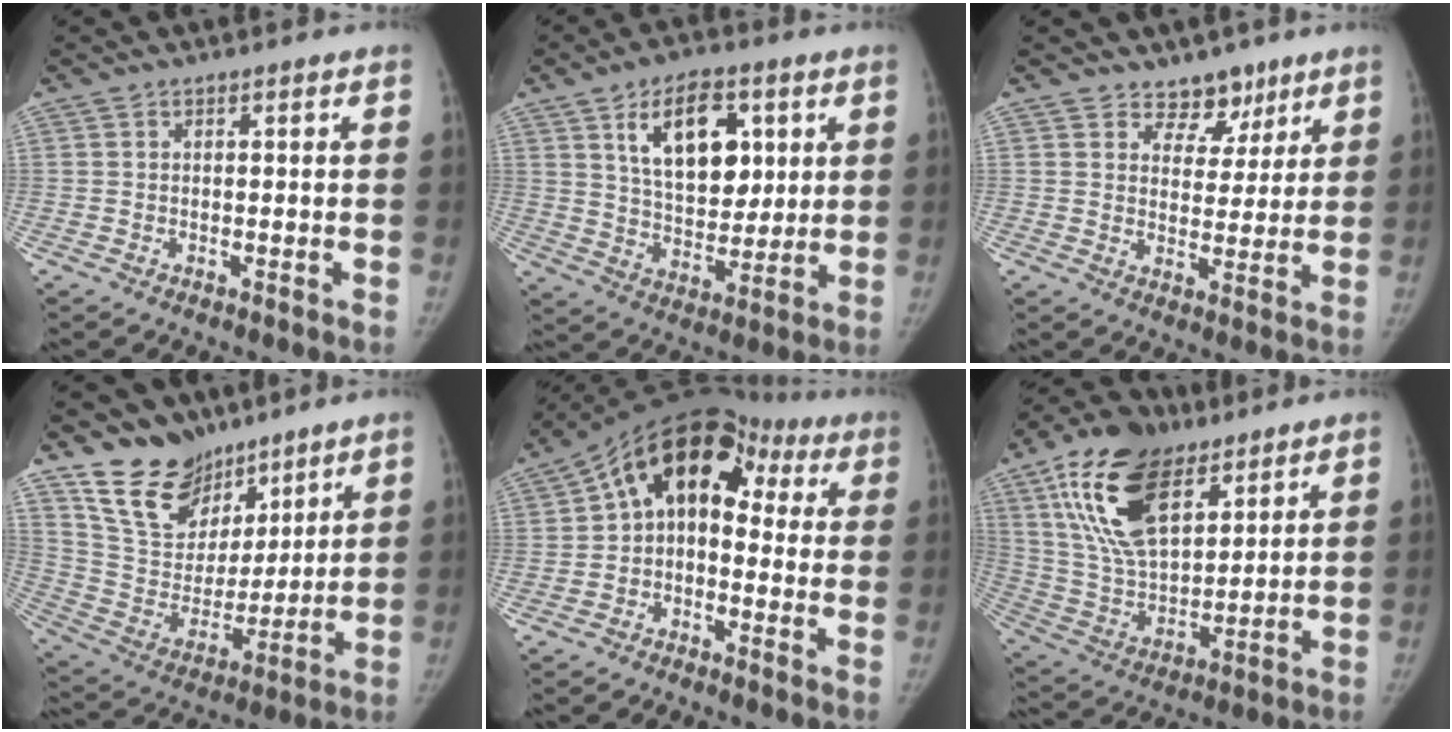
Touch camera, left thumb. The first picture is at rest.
{"total": 15.0, "force": [5.6, 8.9, 10.7], "torque": [-0.127, -0.025, 0.102]}
{"total": 6.1, "force": [4.4, 4.0, 1.1], "torque": [0.025, -0.028, 0.070]}
{"total": 15.8, "force": [11.8, 9.9, 3.6], "torque": [-0.017, -0.076, 0.227]}
{"total": 13.6, "force": [1.8, 9.6, 9.4], "torque": [-0.105, 0.055, 0.010]}
{"total": 20.9, "force": [10.9, 10.9, 14.2], "torque": [-0.249, -0.030, 0.205]}